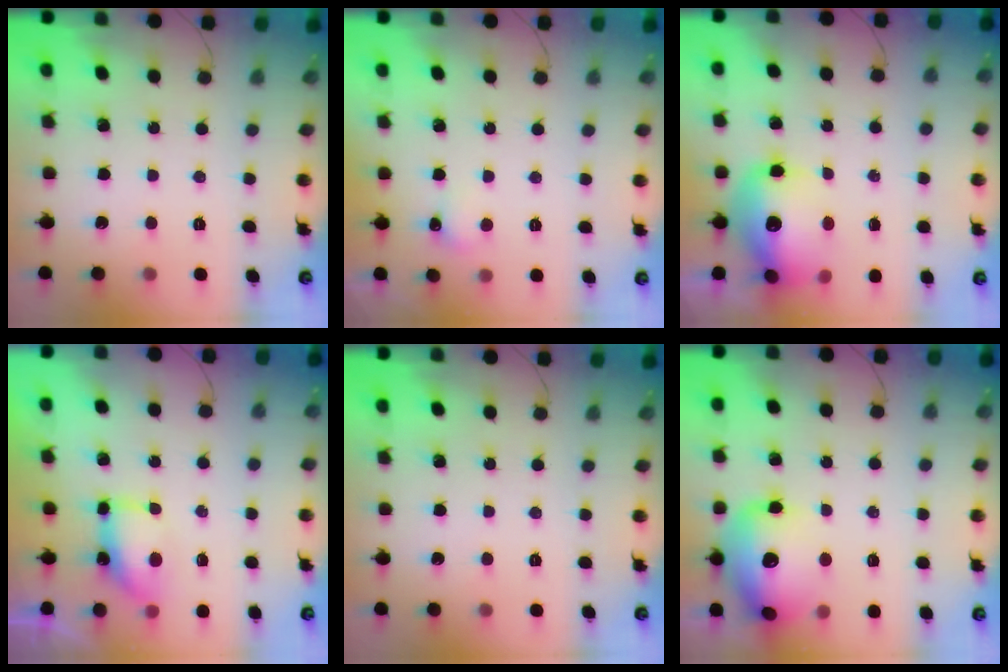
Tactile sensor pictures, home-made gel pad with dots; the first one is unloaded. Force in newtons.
{"total": 3.8, "press": 3.7, "slide": 1.1}
{"total": 15.6, "press": 15.1, "slide": 3.7}
{"total": 7.1, "press": 7.1, "slide": 0.5}
{"total": 0.0}
{"total": 17.0, "press": 16.3, "slide": 4.7}